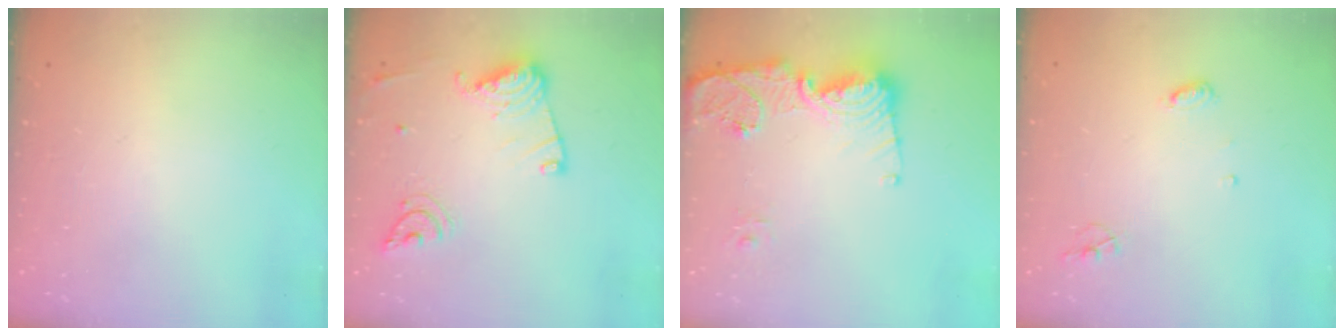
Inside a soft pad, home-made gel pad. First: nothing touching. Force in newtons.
{"total": 14.5, "press": 14.5, "slide": 1.3}
{"total": 14.0, "press": 13.9, "slide": 1.5}
{"total": 4.7, "press": 4.6, "slide": 0.5}